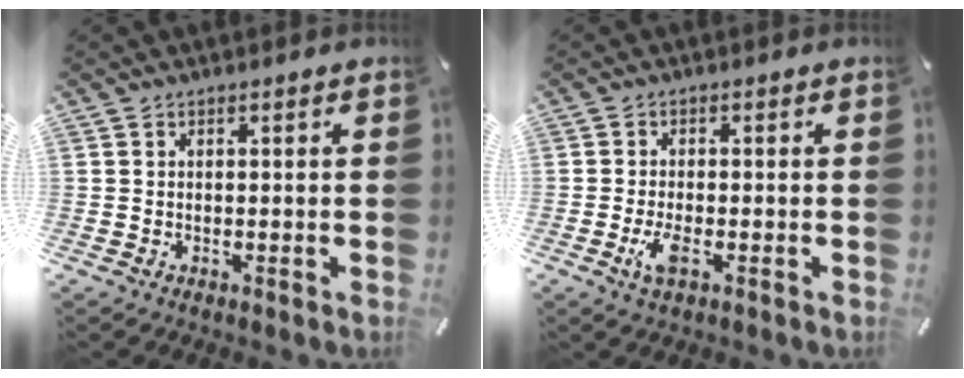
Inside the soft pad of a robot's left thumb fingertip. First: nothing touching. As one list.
[{"total": 3.9, "force": [-1.3, 1.4, 3.3], "torque": [-0.076, -0.001, -0.027]}]